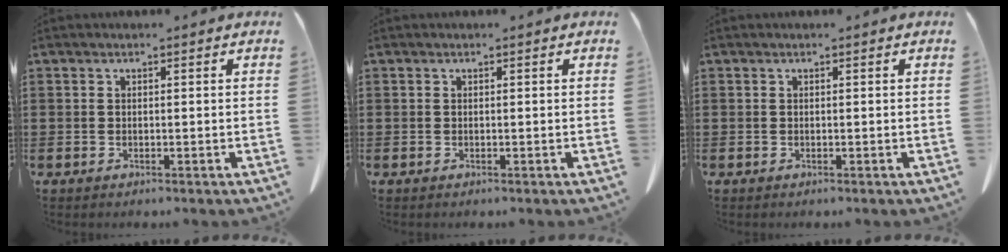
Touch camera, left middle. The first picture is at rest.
{"total": 0.0}
{"total": 0.0}